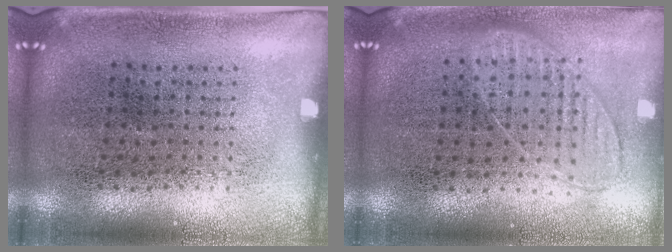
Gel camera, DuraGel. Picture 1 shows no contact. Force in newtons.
{"total": 0.9, "press": 0.8, "slide": 0.3}